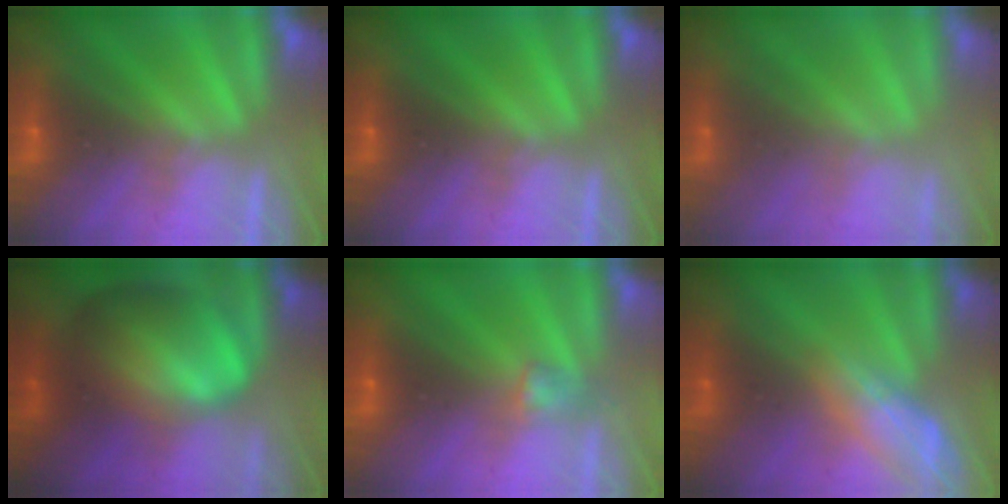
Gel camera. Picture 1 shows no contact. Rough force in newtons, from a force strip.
{"total": 0.0}
{"total": 2.3}
{"total": 8.3}
{"total": 3.1}
{"total": 2.5}